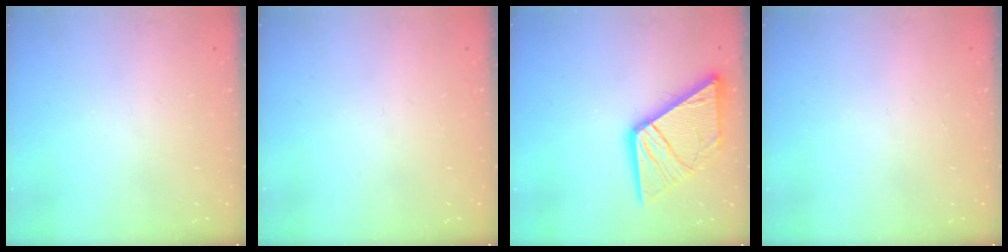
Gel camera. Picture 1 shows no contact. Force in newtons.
{"total": 0.0}
{"total": 15.2, "press": 15.1, "slide": 1.5}
{"total": 0.0}